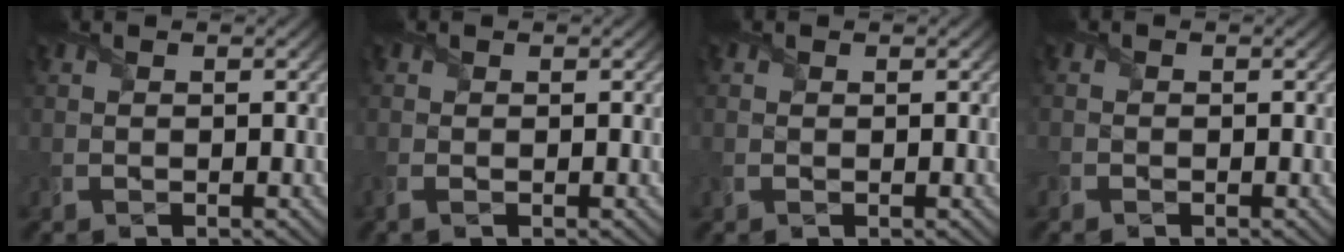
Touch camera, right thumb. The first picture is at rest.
{"total": 1.2, "force": [-0.3, 0.6, 0.9], "torque": [-0.027, -0.003, -0.009]}
{"total": 0.5, "force": [0.1, 0.4, 0.3], "torque": [-0.006, 0.000, 0.004]}
{"total": 0.9, "force": [-0.7, 0.5, 0.0], "torque": [-0.001, -0.003, -0.017]}